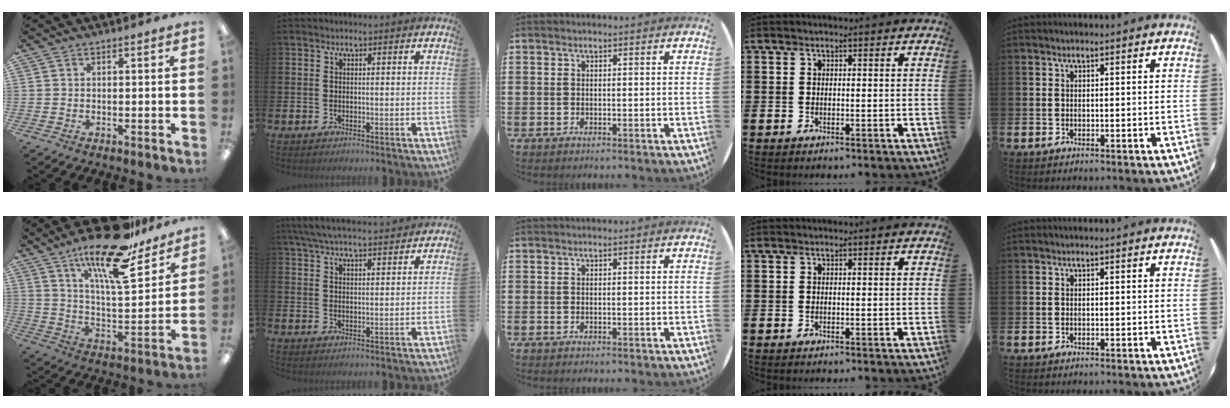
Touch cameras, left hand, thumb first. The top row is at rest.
{"thumb": {"total": 21.5, "force": [15.6, 6.0, 13.5], "torque": [-0.224, -0.101, 0.258]}, "index": {"total": 6.2, "force": [5.9, 0.5, 1.9], "torque": [-0.050, -0.026, 0.107]}}